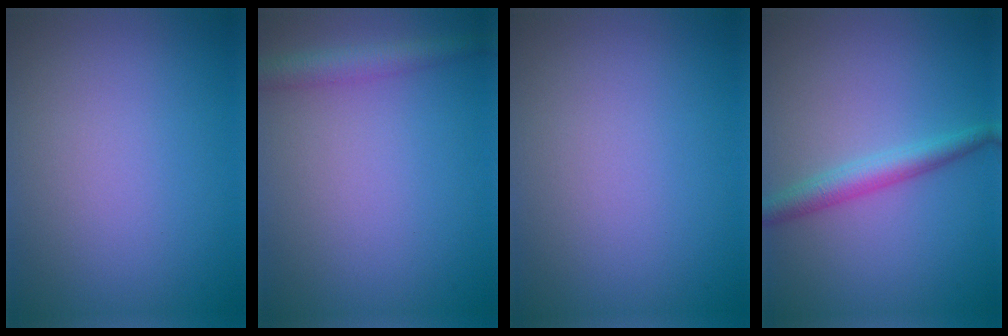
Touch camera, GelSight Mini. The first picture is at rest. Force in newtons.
{"total": 2.6, "press": 2.6, "slide": 0.1}
{"total": 0.0}
{"total": 2.9, "press": 2.9, "slide": 0.1}